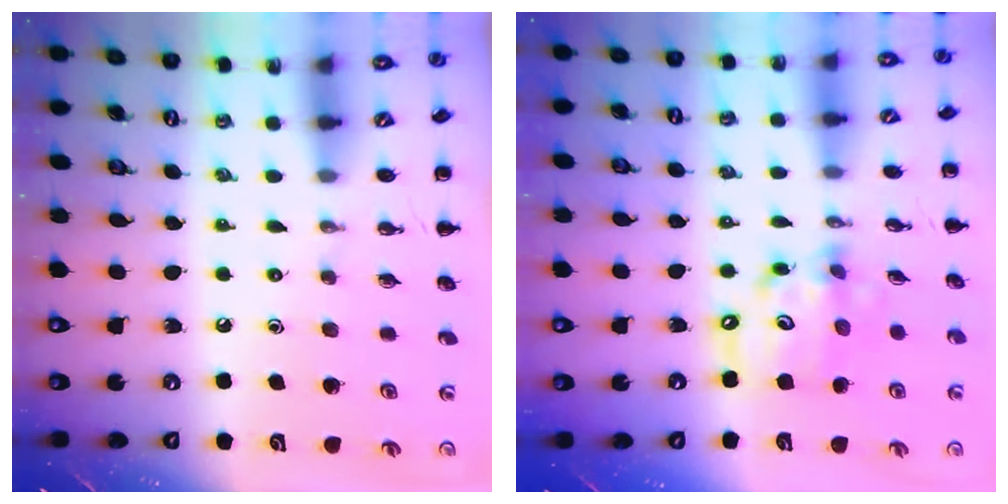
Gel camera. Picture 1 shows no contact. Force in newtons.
{"total": 11.3, "press": 10.9, "slide": 2.7}